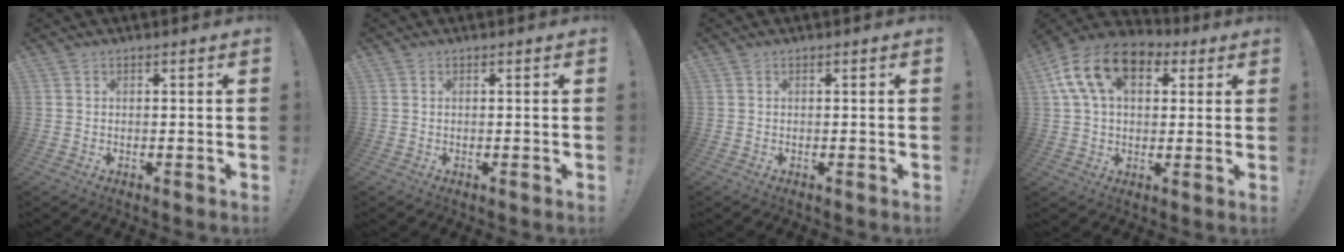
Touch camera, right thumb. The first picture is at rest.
{"total": 0.0}
{"total": 0.0}
{"total": 17.0, "force": [6.5, 10.9, 11.4], "torque": [-0.211, -0.009, 0.117]}